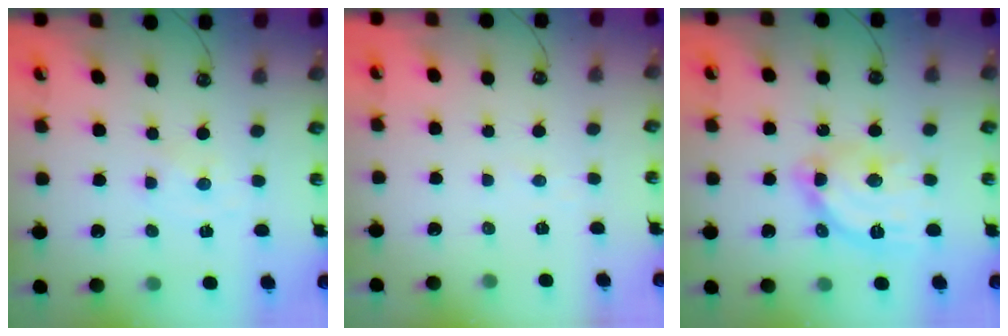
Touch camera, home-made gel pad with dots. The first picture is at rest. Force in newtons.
{"total": 1.8, "press": 1.7, "slide": 0.2}
{"total": 13.5, "press": 13.5, "slide": 1.1}